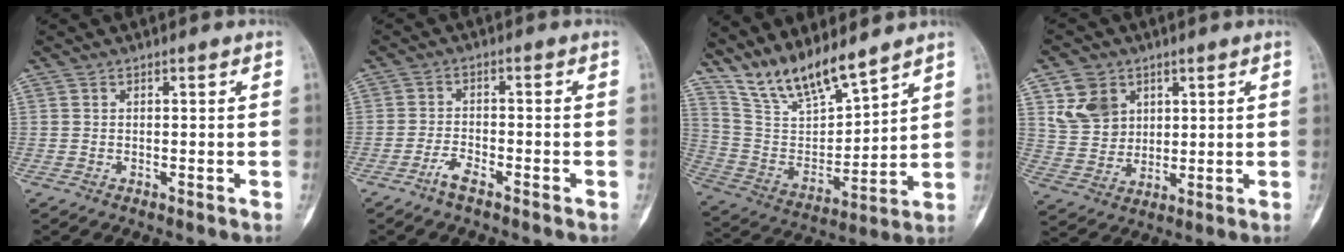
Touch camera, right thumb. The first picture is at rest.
{"total": 3.2, "force": [-2.4, 0.8, 1.9], "torque": [-0.042, 0.017, -0.049]}
{"total": 13.2, "force": [11.6, 2.5, 5.7], "torque": [-0.094, -0.062, 0.237]}
{"total": 9.5, "force": [4.1, 7.5, 4.1], "torque": [-0.052, -0.016, 0.088]}